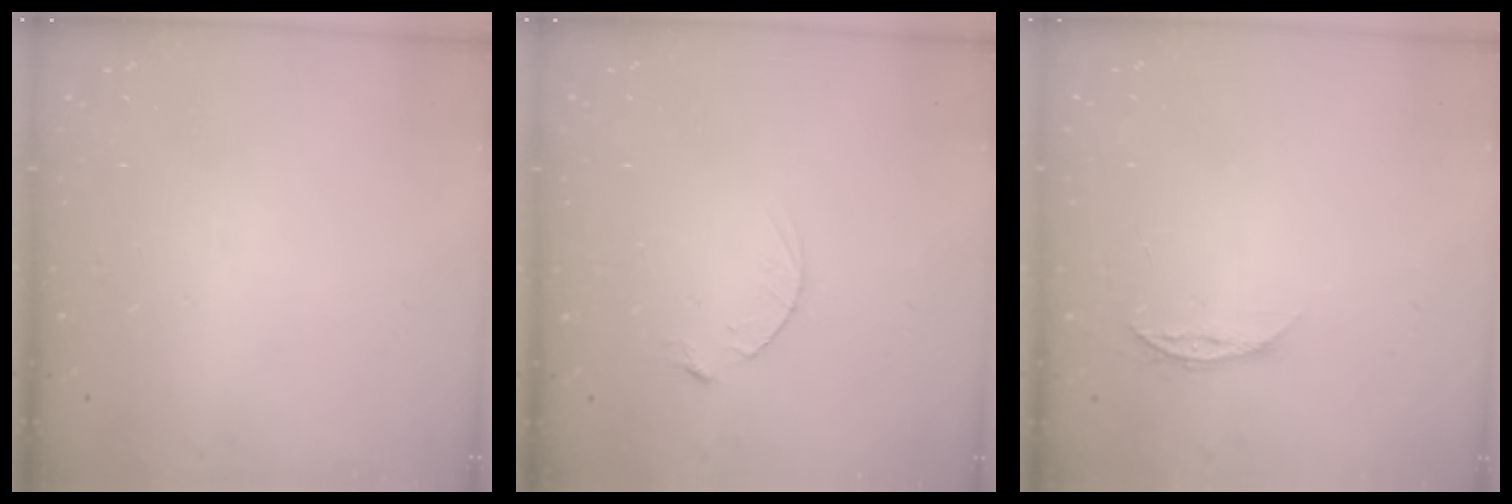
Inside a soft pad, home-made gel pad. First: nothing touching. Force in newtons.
{"total": 2.8, "press": 2.8, "slide": 0.4}
{"total": 4.9, "press": 4.9, "slide": 0.6}